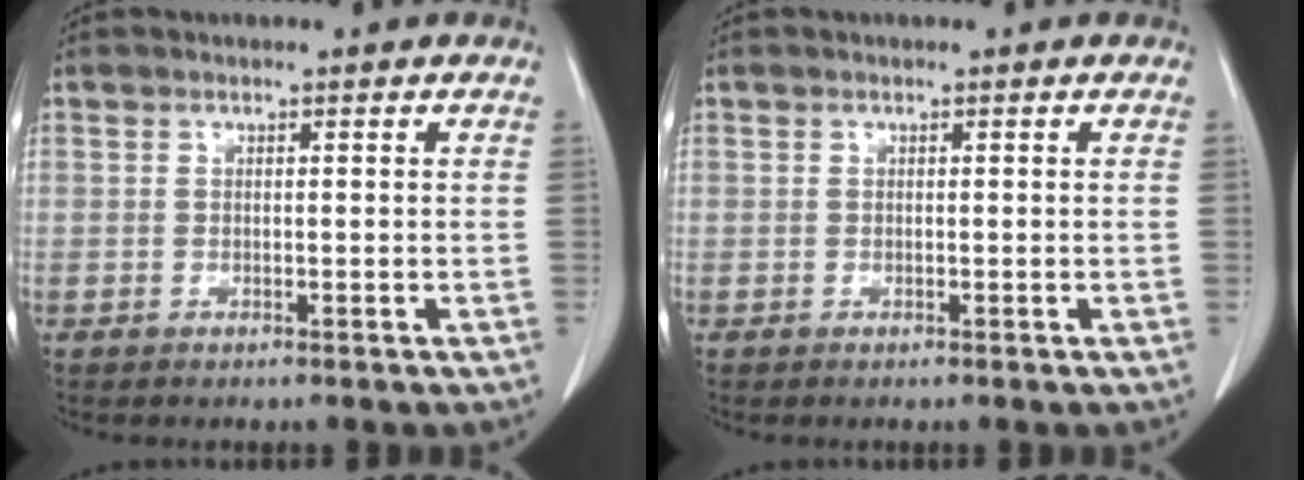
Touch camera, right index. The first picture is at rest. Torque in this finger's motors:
{"motor_torque": [0.00, 0.00, 0.00, 0.00]}